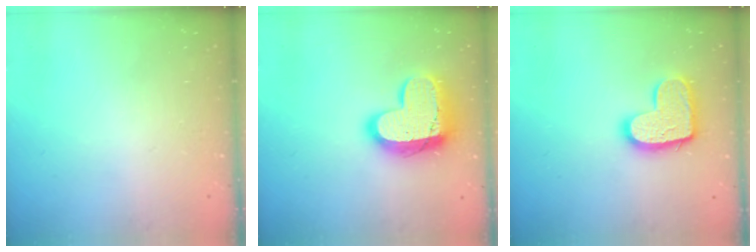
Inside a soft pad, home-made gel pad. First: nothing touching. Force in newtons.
{"total": 19.0, "press": 19.0, "slide": 1.5}
{"total": 14.2, "press": 14.2, "slide": 0.8}